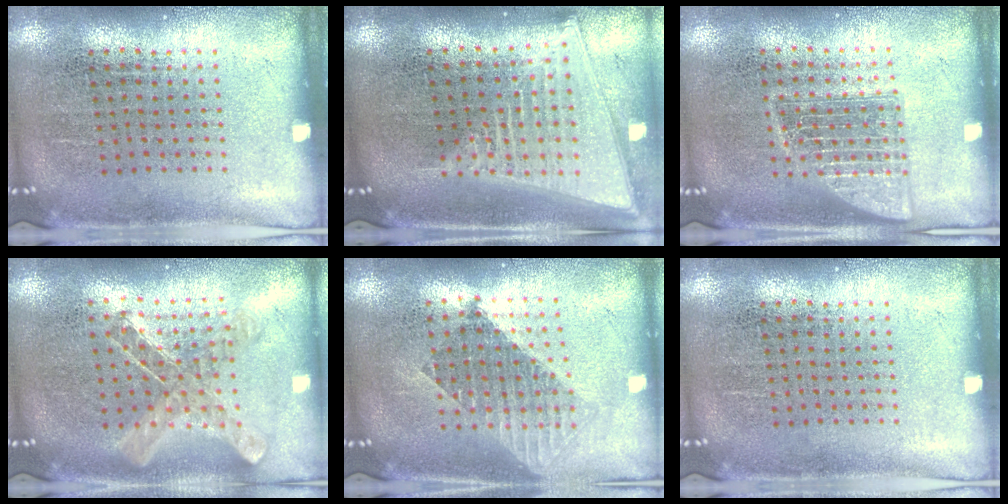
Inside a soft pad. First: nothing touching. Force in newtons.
{"total": 2.2, "press": 1.8, "slide": 1.2}
{"total": 2.5, "press": 2.5, "slide": 0.3}
{"total": 0.9, "press": 0.9, "slide": 0.1}
{"total": 1.7, "press": 1.4, "slide": 1.0}
{"total": 0.0}